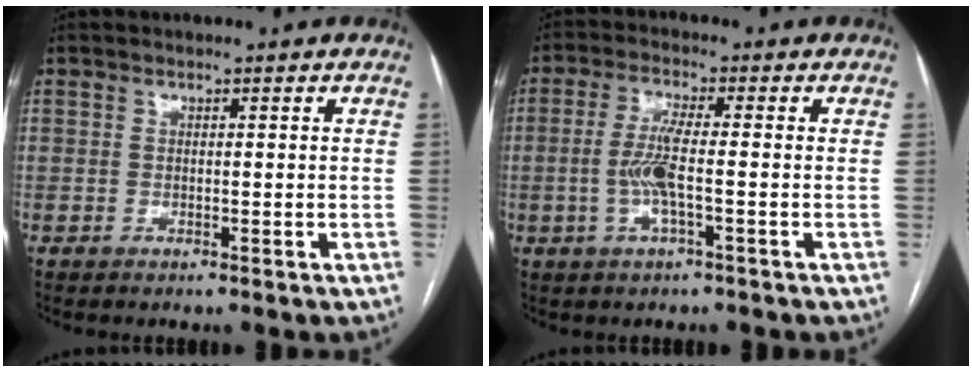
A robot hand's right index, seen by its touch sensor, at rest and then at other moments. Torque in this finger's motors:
{"motor_torque": [1.15, -0.05, 0.67, 0.17]}